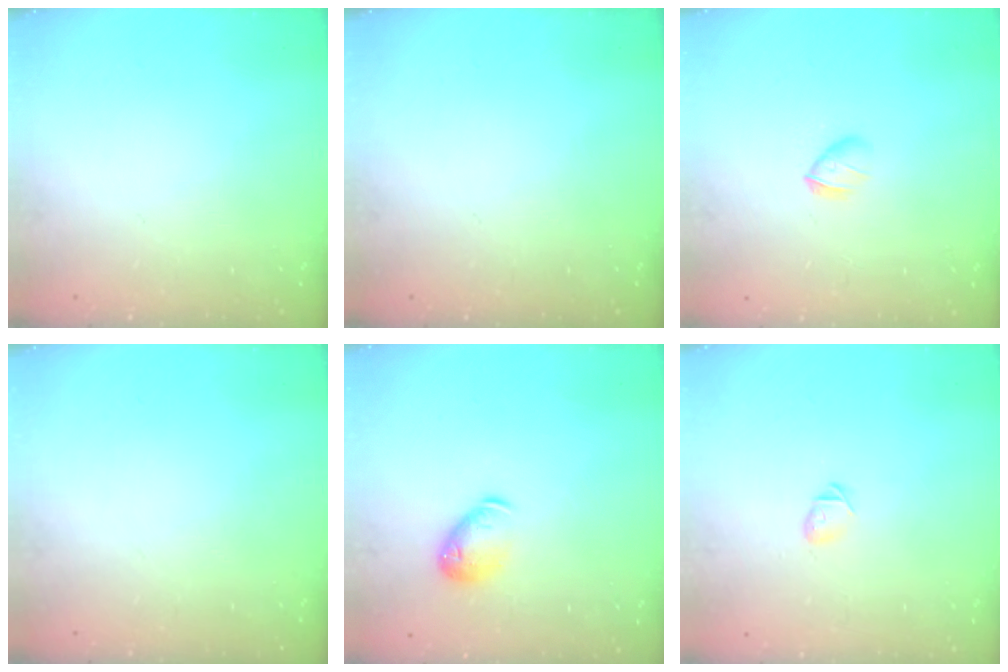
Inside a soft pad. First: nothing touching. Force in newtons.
{"total": 0.0}
{"total": 3.4, "press": 3.2, "slide": 1.1}
{"total": 0.0}
{"total": 8.3, "press": 8.2, "slide": 1.2}
{"total": 4.0, "press": 3.9, "slide": 1.1}